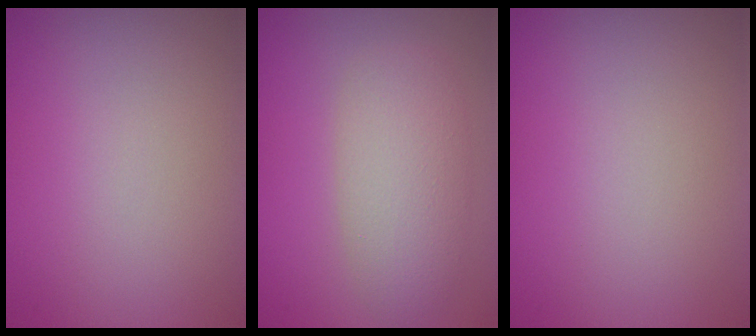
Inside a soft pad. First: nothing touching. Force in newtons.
{"total": 4.5, "press": 4.5, "slide": 0.3}
{"total": 0.0}